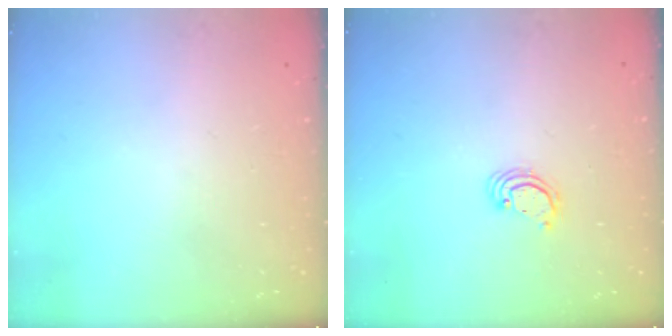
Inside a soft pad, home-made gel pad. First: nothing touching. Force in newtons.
{"total": 2.2, "press": 2.2, "slide": 0.1}